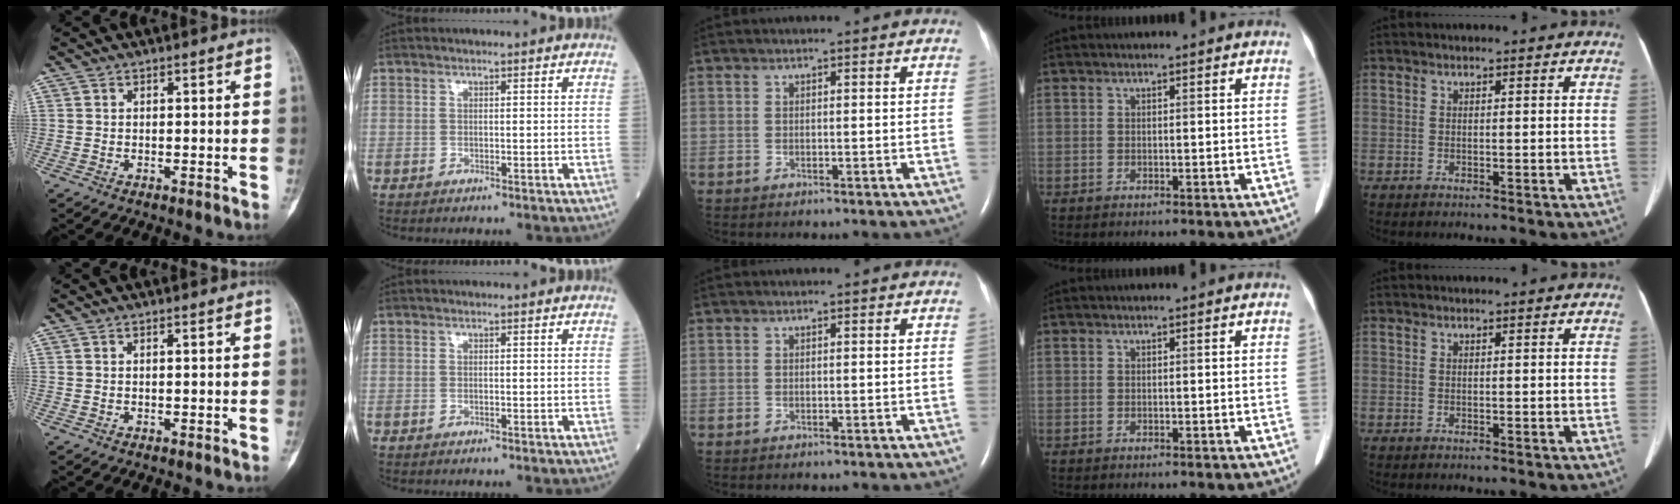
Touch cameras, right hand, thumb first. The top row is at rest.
{}